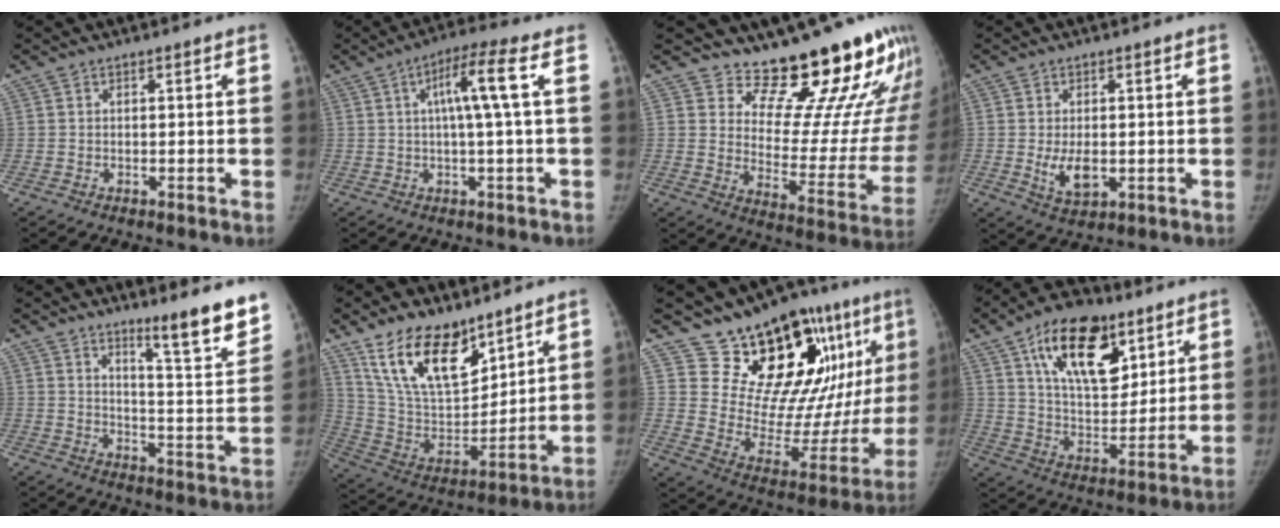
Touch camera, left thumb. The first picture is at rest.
{"total": 7.6, "force": [1.6, -0.4, 7.4], "torque": [-0.147, 0.014, 0.026]}
{"total": 19.8, "force": [17.7, 5.4, 7.1], "torque": [-0.035, -0.168, 0.233]}
{"total": 5.8, "force": [-0.8, 3.4, 4.6], "torque": [-0.072, -0.009, -0.004]}
{"total": 13.2, "force": [9.5, 1.5, 9.0], "torque": [-0.094, -0.076, 0.141]}
{"total": 18.6, "force": [12.6, 8.9, 10.5], "torque": [-0.141, -0.068, 0.246]}
{"total": 24.6, "force": [14.7, 10.5, 16.7], "torque": [-0.181, -0.083, 0.238]}
{"total": 20.3, "force": [10.4, 10.7, 13.7], "torque": [-0.176, -0.044, 0.179]}